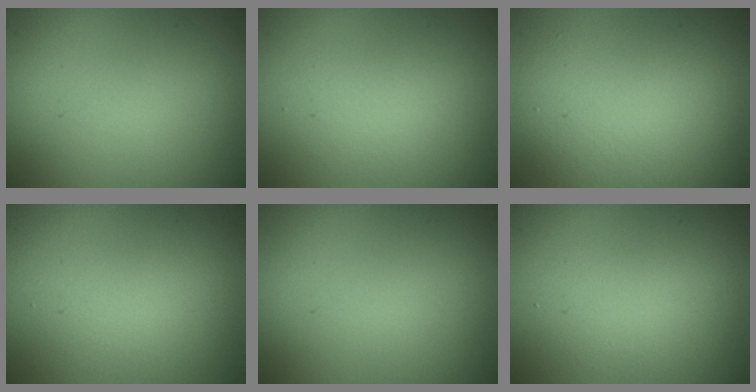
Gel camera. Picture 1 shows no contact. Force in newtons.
{"total": 2.3, "press": 2.3, "slide": 0.1}
{"total": 5.2, "press": 5.2, "slide": 0.4}
{"total": 1.9, "press": 1.9, "slide": 0.2}
{"total": 0.0}
{"total": 2.1, "press": 2.1, "slide": 0.0}